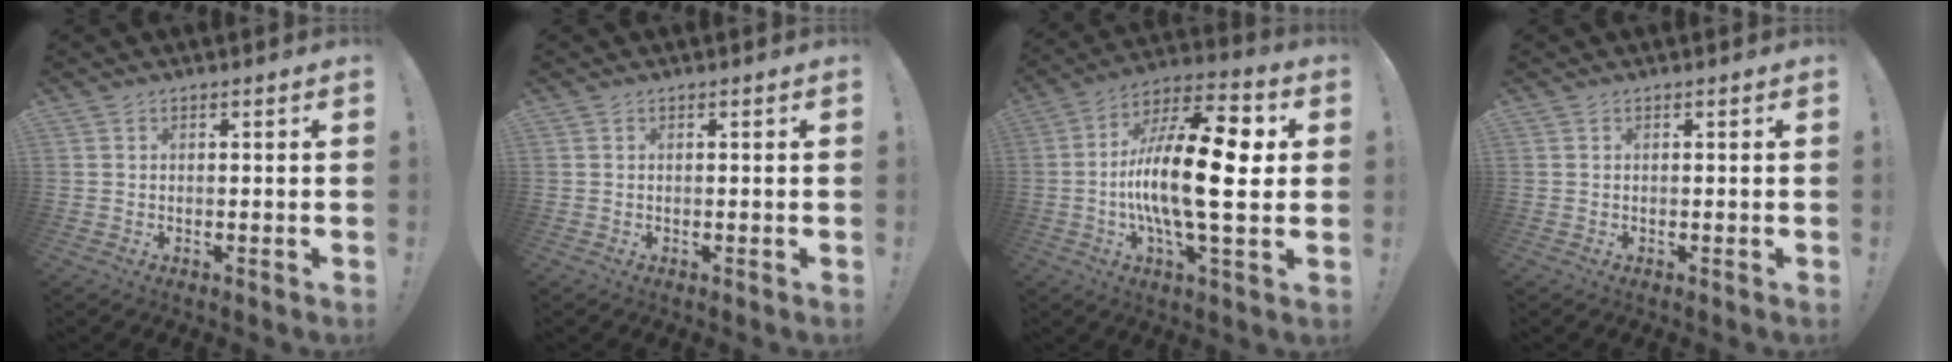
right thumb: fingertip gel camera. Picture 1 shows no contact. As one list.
[{"total": 0.0}, {"total": 22.1, "force": [-0.9, 6.5, 21.1], "torque": [-0.394, -0.002, -0.021]}, {"total": 0.0}]